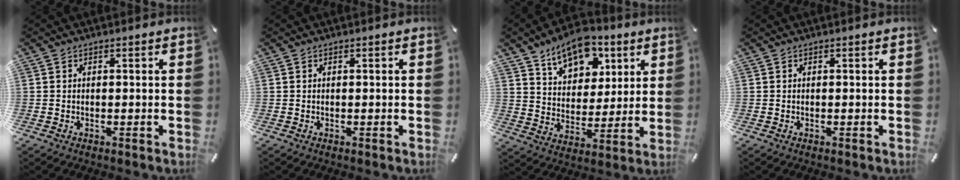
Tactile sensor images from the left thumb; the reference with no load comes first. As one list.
[{"total": 0.0}, {"total": 12.2, "force": [8.3, 7.6, 4.8], "torque": [-0.073, -0.048, 0.150]}, {"total": 0.0}]